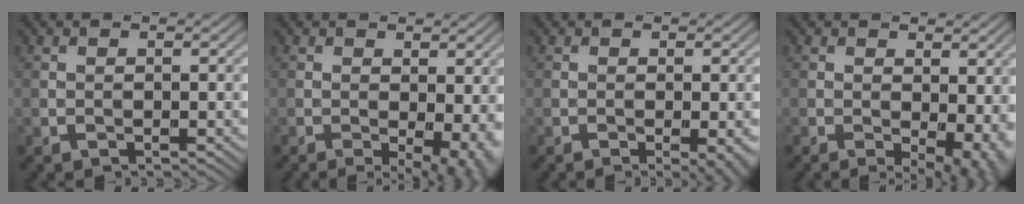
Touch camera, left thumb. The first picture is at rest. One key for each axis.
{"total": 7.2, "fx": -1.0, "fy": 3.0, "fz": 6.4, "tx": -0.081, "ty": -0.008, "tz": -0.005}
{"total": 2.9, "fx": -0.9, "fy": 0.5, "fz": 2.7, "tx": -0.036, "ty": -0.002, "tz": -0.013}
{"total": 7.3, "fx": -0.7, "fy": 3.7, "fz": 6.3, "tx": -0.077, "ty": -0.013, "tz": 0.002}